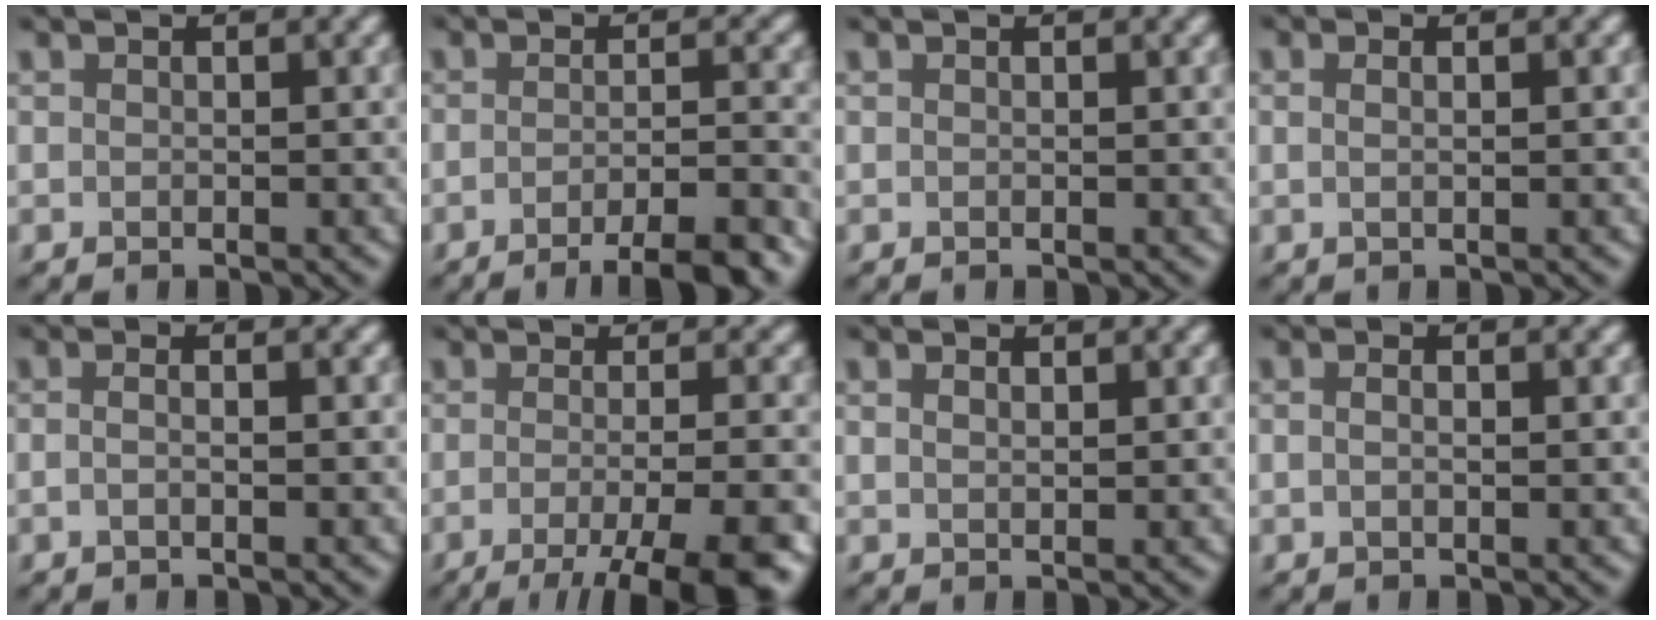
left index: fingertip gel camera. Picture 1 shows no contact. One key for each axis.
{"total": 5.7, "fx": -3.8, "fy": 1.0, "fz": 4.1, "tx": -0.056, "ty": 0.005, "tz": -0.056}
{"total": 0.0}
{"total": 2.3, "fx": 0.9, "fy": 1.0, "fz": 1.9, "tx": -0.016, "ty": 0.012, "tz": -0.009}
{"total": 3.0, "fx": 0.2, "fy": 1.4, "fz": 2.6, "tx": -0.021, "ty": 0.004, "tz": -0.026}
{"total": 9.5, "fx": -5.0, "fy": 2.4, "fz": 7.7, "tx": -0.097, "ty": -0.005, "tz": -0.069}
{"total": 0.9, "fx": 0.5, "fy": 0.3, "fz": 0.7, "tx": -0.017, "ty": 0.002, "tz": 0.010}
{"total": 2.8, "fx": 0.7, "fy": 1.4, "fz": 2.3, "tx": -0.024, "ty": 0.012, "tz": -0.017}